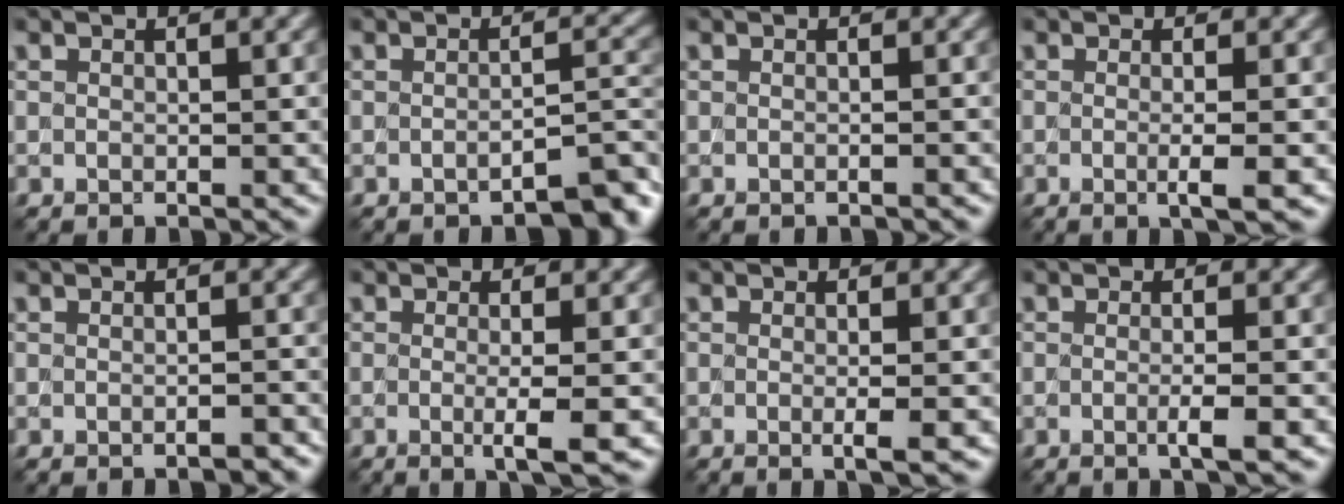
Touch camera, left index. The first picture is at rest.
{"total": 3.4, "force": [-2.2, 0.8, 2.6], "torque": [-0.028, 0.008, -0.035]}
{"total": 0.8, "force": [-0.5, 0.4, 0.6], "torque": [-0.001, -0.004, -0.015]}
{"total": 2.5, "force": [-0.2, 0.7, 2.4], "torque": [-0.033, -0.007, -0.009]}
{"total": 1.4, "force": [-0.7, 0.4, 1.1], "torque": [-0.007, 0.001, -0.016]}
{"total": 3.3, "force": [-0.3, 0.8, 3.2], "torque": [-0.046, -0.010, -0.009]}
{"total": 2.3, "force": [-0.1, 0.7, 2.2], "torque": [-0.028, -0.006, -0.008]}
{"total": 2.3, "force": [-0.2, 0.6, 2.2], "torque": [-0.031, -0.006, -0.010]}